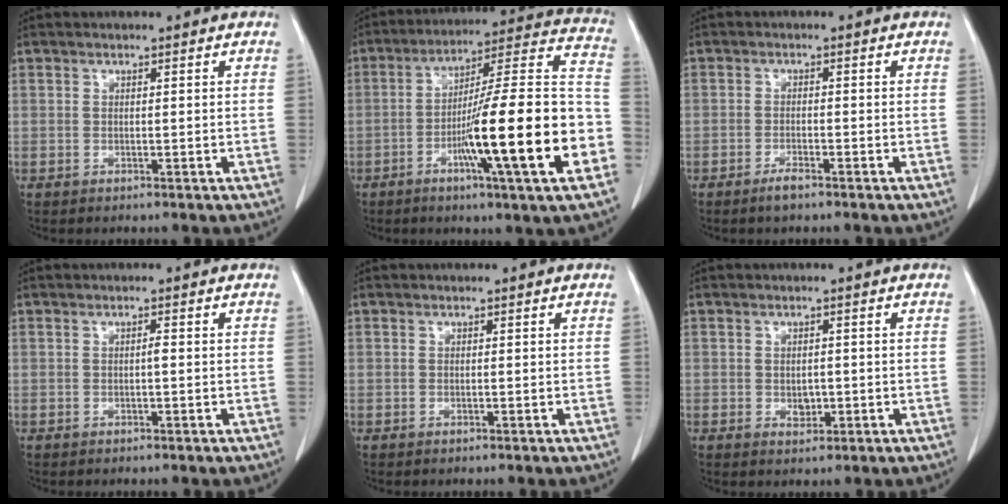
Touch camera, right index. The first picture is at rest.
{"total": 22.4, "force": [-7.0, 0.4, 21.3], "torque": [-0.285, -0.001, -0.113]}
{"total": 2.1, "force": [-1.6, 0.3, 1.3], "torque": [-0.029, -0.002, -0.028]}
{"total": 0.7, "force": [-0.1, 0.1, 0.7], "torque": [-0.012, 0.001, -0.002]}
{"total": 0.0}
{"total": 2.0, "force": [-0.4, 1.4, 1.4], "torque": [-0.021, 0.000, 0.000]}